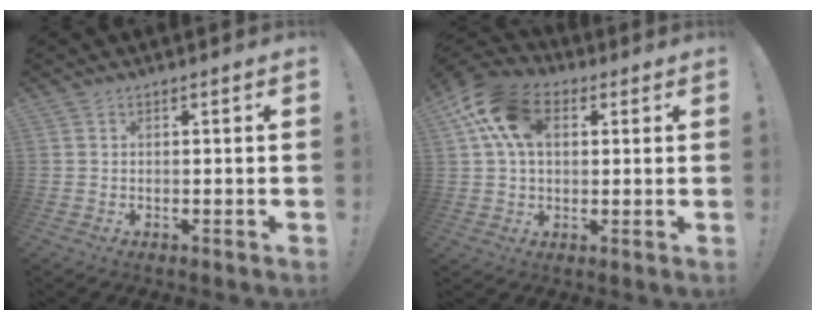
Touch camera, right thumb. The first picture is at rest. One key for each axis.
{"total": 15.5, "fx": 5.1, "fy": 10.5, "fz": 10.1, "tx": -0.186, "ty": -0.003, "tz": 0.099}